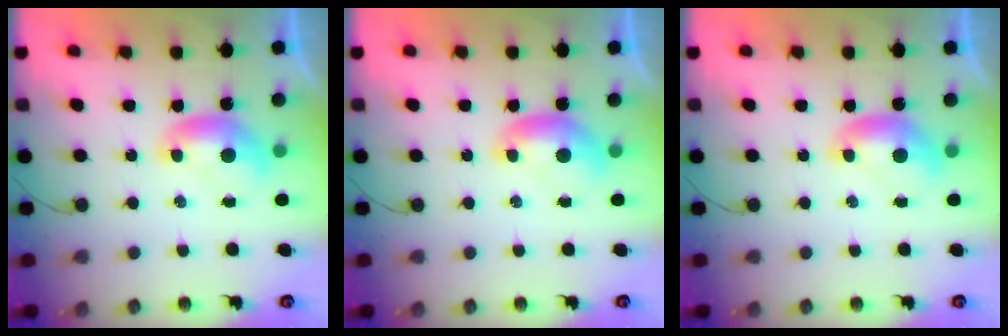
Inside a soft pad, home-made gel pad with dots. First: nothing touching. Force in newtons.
{"total": 0.0}
{"total": 0.0}